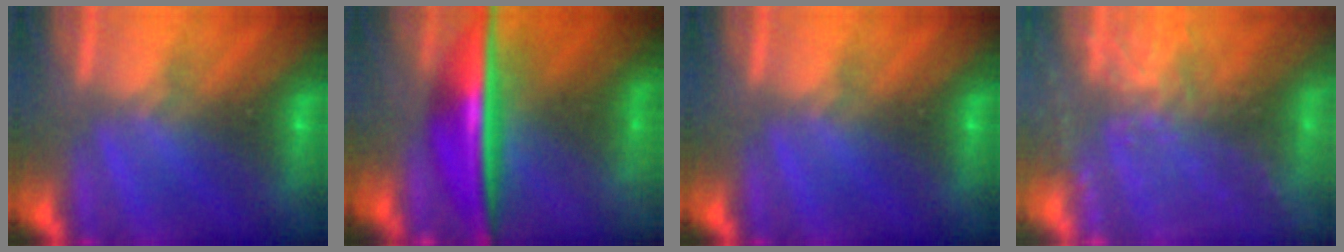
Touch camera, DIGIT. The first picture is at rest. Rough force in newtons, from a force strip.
{"total": 7.7}
{"total": 0.0}
{"total": 7.0}